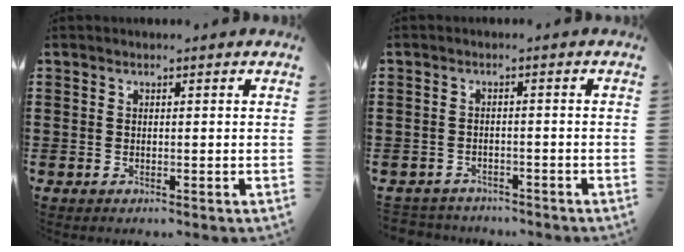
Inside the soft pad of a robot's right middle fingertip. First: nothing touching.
{"total": 2.3, "force": [-2.2, 0.3, -0.4], "torque": [-0.002, -0.002, -0.051]}